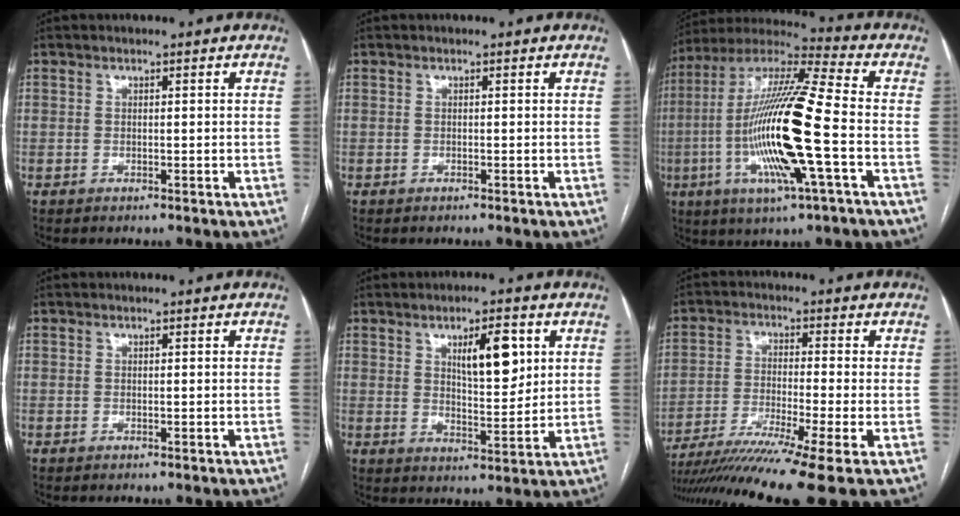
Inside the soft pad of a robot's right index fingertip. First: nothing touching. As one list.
[{"total": 0.0}, {"total": 19.7, "force": [-4.0, 0.9, 19.3], "torque": [-0.392, -0.010, -0.080]}, {"total": 0.0}, {"total": 8.1, "force": [3.3, 2.4, 7.0], "torque": [-0.112, 0.000, 0.057]}, {"total": 14.0, "force": [-10.3, -1.9, 9.2], "torque": [-0.158, -0.032, -0.170]}]